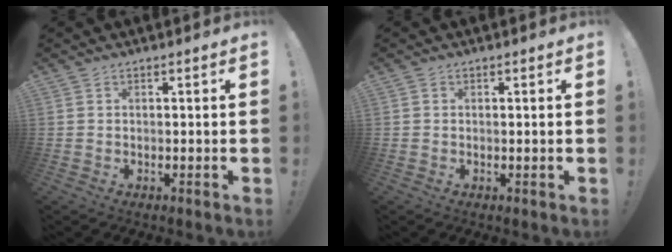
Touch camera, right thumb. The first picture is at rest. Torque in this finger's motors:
{"motor_torque": [-0.20, 0.36, 0.10, -0.20, -0.04]}